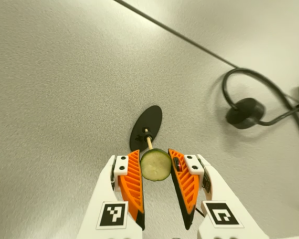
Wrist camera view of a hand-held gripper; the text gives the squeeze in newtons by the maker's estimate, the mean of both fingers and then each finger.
{"total": 10.3, "left": 10.7, "right": 9.9}